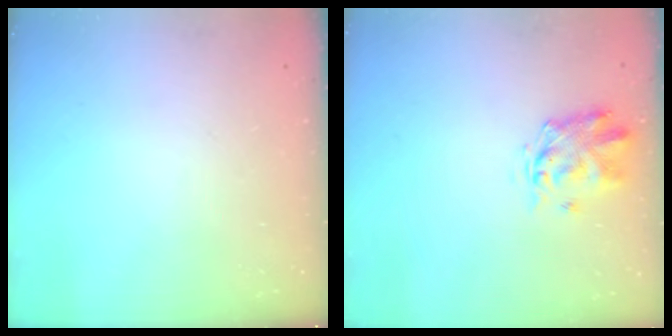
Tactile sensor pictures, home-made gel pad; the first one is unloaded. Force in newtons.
{"total": 3.7, "press": 3.6, "slide": 1.1}